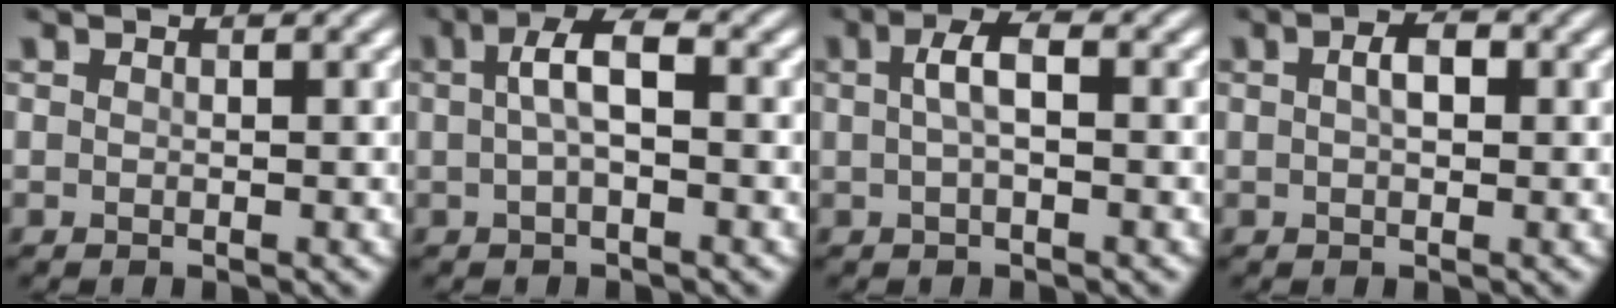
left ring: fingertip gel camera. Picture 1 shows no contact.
{"total": 3.4, "force": [0.3, 1.1, 3.2], "torque": [-0.065, 0.008, 0.001]}
{"total": 2.5, "force": [0.2, 0.8, 2.4], "torque": [-0.048, 0.006, 0.002]}
{"total": 2.3, "force": [0.4, 1.2, 2.0], "torque": [-0.032, 0.003, 0.004]}